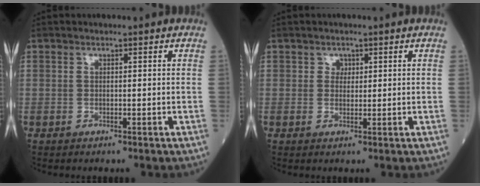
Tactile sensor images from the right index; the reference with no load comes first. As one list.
[{"total": 1.3, "force": [0.6, 1.1, 0.4], "torque": [0.002, -0.001, 0.006]}]